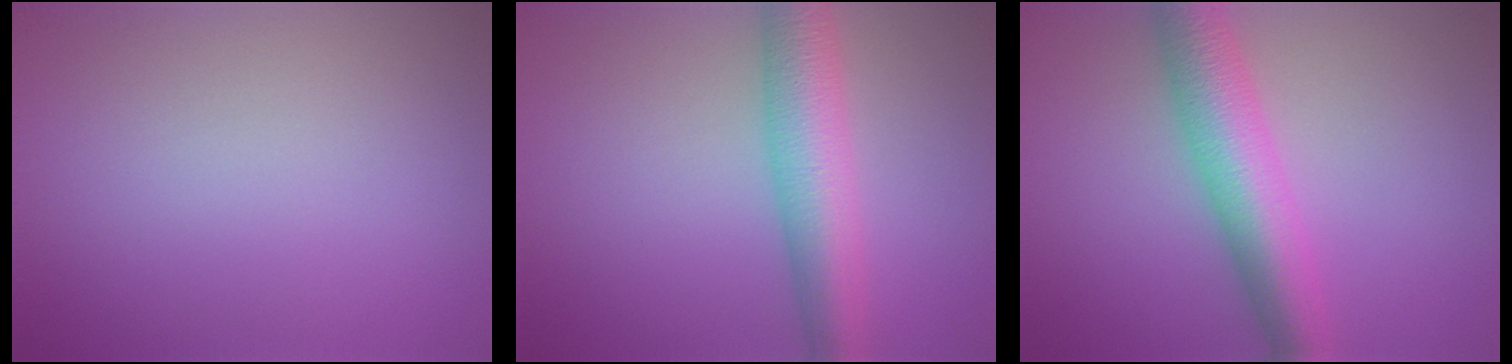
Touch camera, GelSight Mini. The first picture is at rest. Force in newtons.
{"total": 6.4, "press": 6.4, "slide": 0.2}
{"total": 6.8, "press": 6.8, "slide": 0.0}